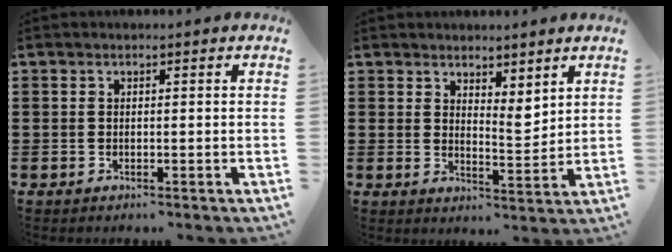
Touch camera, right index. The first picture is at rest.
{"total": 2.2, "force": [1.9, 0.9, 0.6], "torque": [-0.009, 0.004, 0.035]}